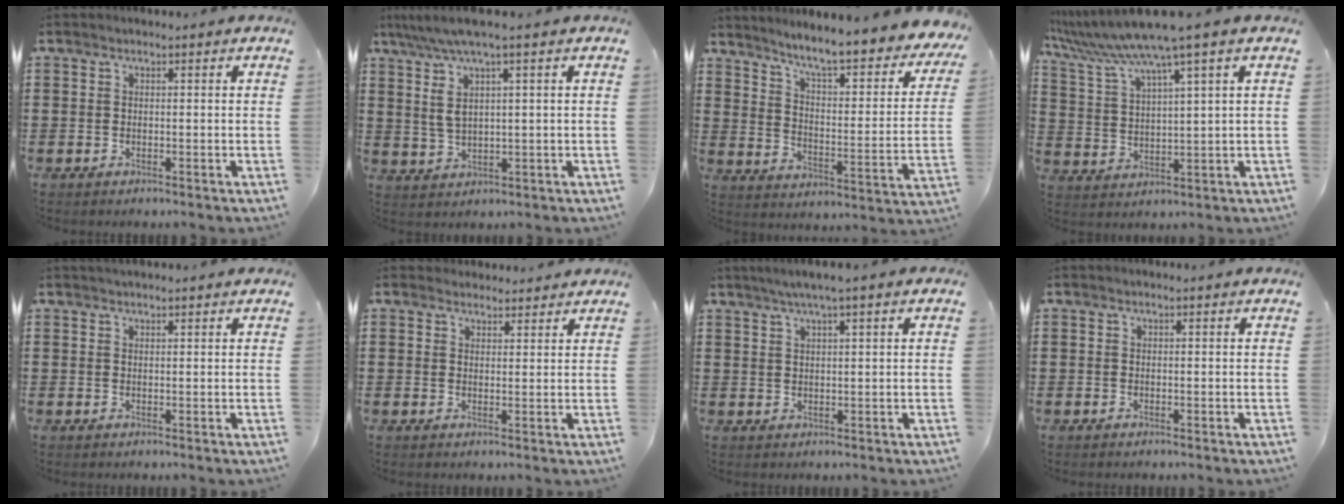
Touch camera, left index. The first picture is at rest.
{"total": 5.2, "force": [1.9, 0.7, 4.8], "torque": [-0.112, -0.005, 0.026]}
{"total": 6.3, "force": [5.3, -0.5, 3.4], "torque": [-0.081, -0.052, 0.078]}
{"total": 7.9, "force": [6.0, -0.6, 5.1], "torque": [-0.129, -0.037, 0.097]}
{"total": 1.0, "force": [0.9, 0.0, 0.4], "torque": [-0.007, 0.001, 0.017]}
{"total": 2.4, "force": [2.2, 0.8, 0.0], "torque": [-0.005, 0.001, 0.044]}
{"total": 2.7, "force": [1.4, -0.2, 2.3], "torque": [-0.044, -0.001, 0.025]}
{"total": 0.0}